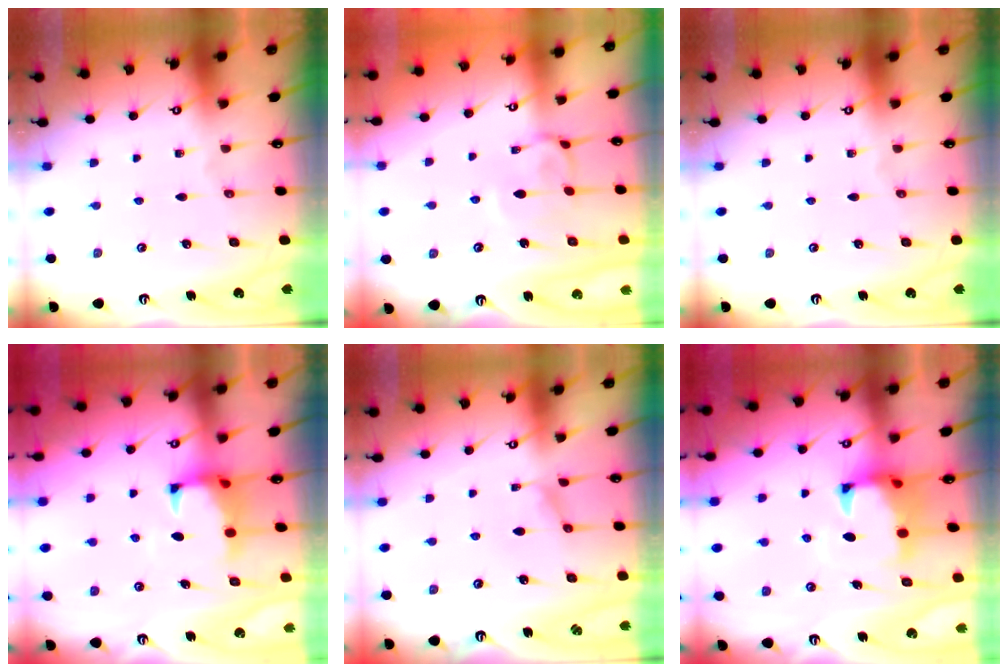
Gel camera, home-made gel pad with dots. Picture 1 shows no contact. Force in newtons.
{"total": 1.5, "press": 1.3, "slide": 0.7}
{"total": 0.0}
{"total": 1.2, "press": 0.8, "slide": 1.0}
{"total": 0.7, "press": 0.4, "slide": 0.6}
{"total": 3.5, "press": 3.3, "slide": 1.2}